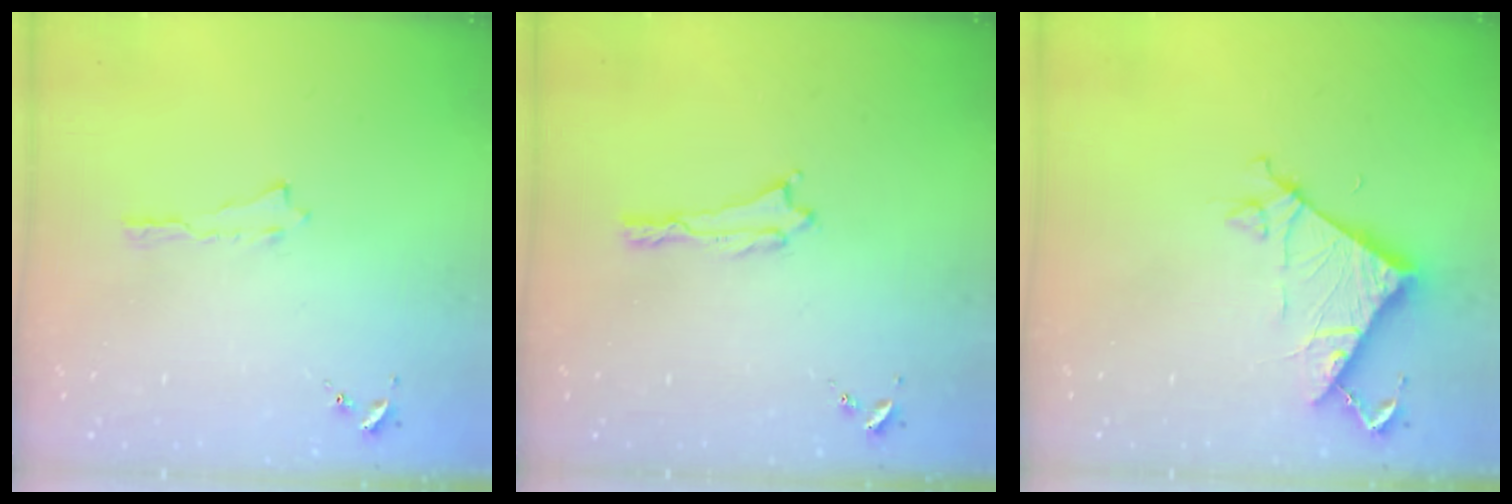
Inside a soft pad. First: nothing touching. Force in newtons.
{"total": 0.0}
{"total": 7.2, "press": 7.2, "slide": 0.4}